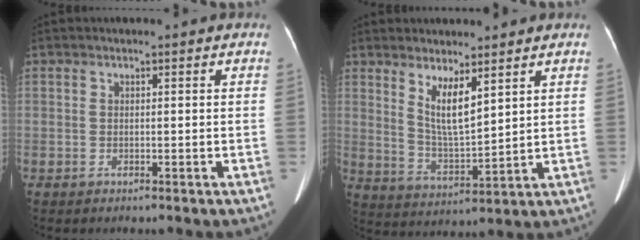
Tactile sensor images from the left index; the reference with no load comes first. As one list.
[{"total": 7.1, "force": [3.8, 1.1, 5.8], "torque": [-0.113, -0.026, 0.082]}]